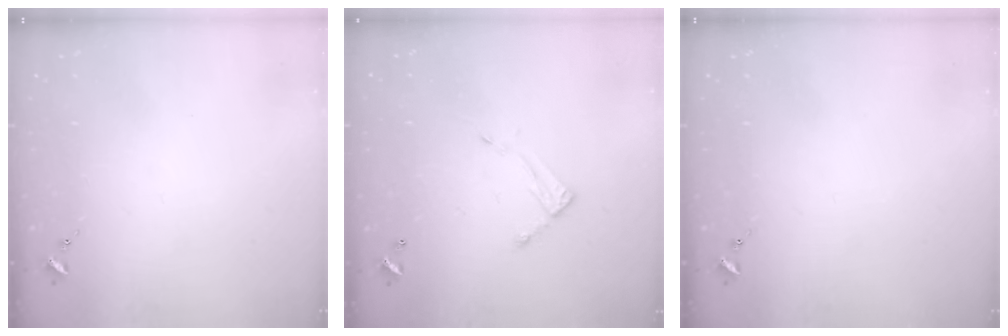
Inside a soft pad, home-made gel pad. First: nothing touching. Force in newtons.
{"total": 5.5, "press": 5.5, "slide": 0.3}
{"total": 0.0}